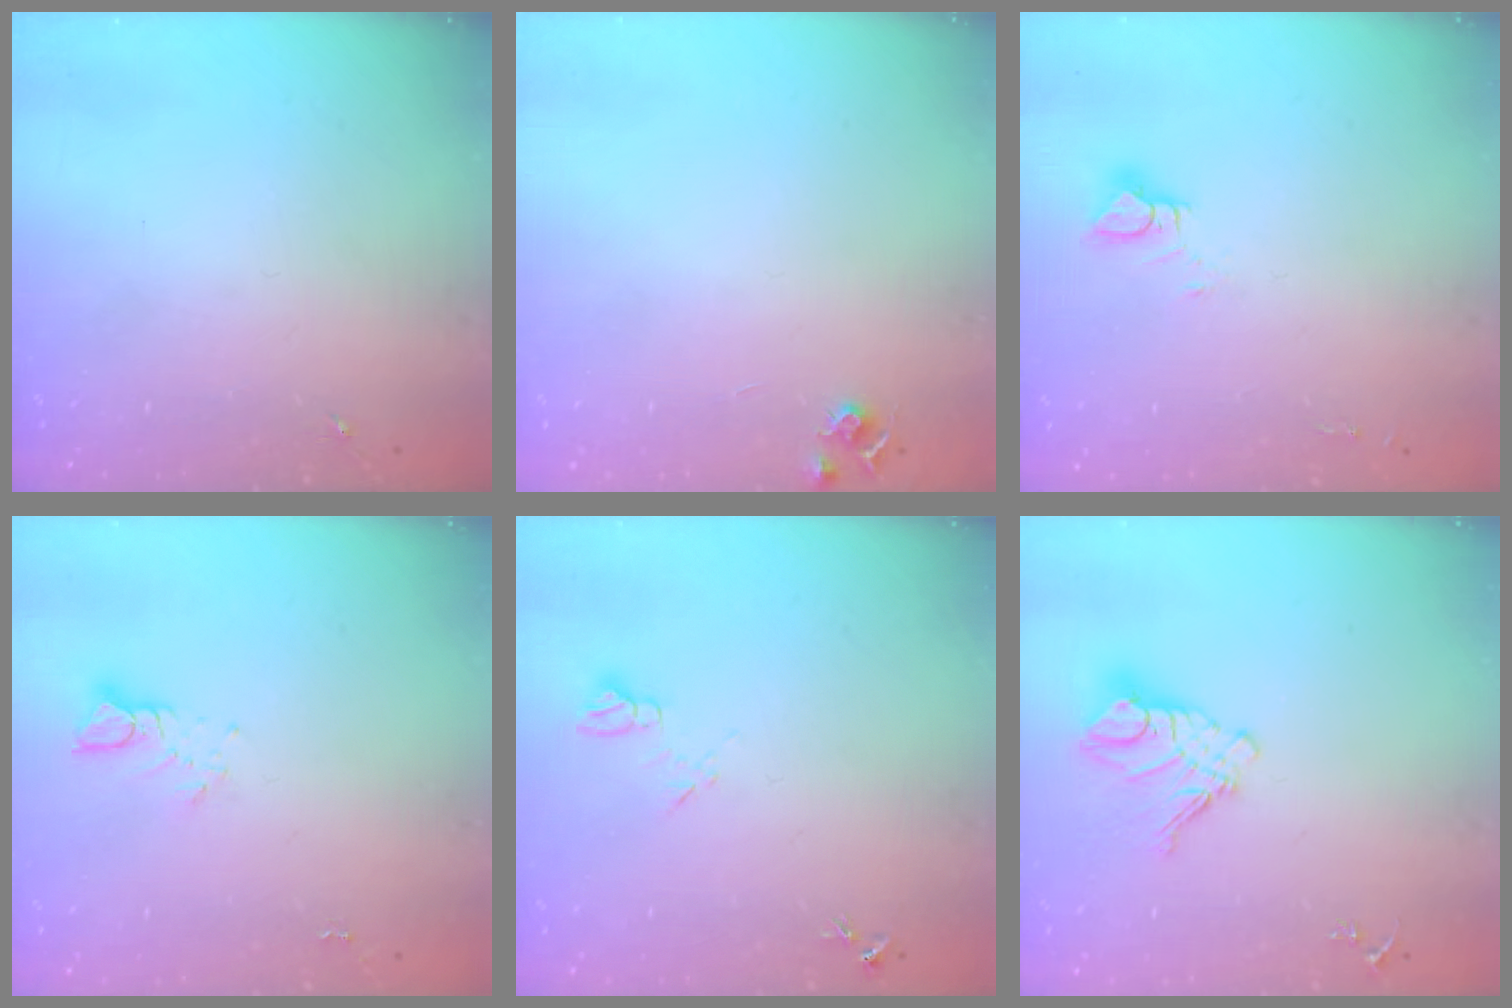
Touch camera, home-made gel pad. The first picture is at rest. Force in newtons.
{"total": 5.2, "press": 5.2, "slide": 0.7}
{"total": 4.5, "press": 4.5, "slide": 0.4}
{"total": 3.8, "press": 3.8, "slide": 0.2}
{"total": 7.1, "press": 7.1, "slide": 0.7}
{"total": 12.1, "press": 12.0, "slide": 1.2}